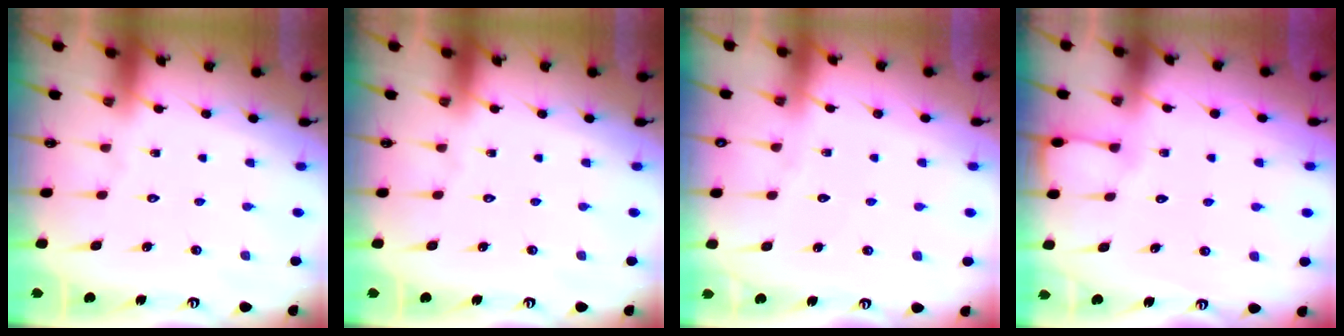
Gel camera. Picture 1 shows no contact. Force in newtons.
{"total": 0.0}
{"total": 2.7, "press": 2.6, "slide": 0.5}
{"total": 2.9, "press": 2.9, "slide": 0.5}